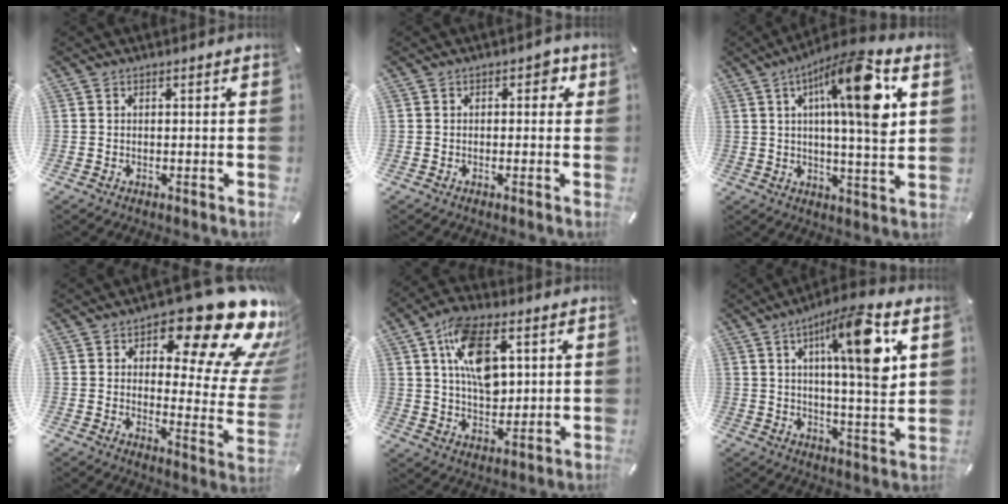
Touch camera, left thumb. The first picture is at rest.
{"total": 2.0, "force": [0.0, 1.5, 1.4], "torque": [-0.012, 0.004, -0.006]}
{"total": 16.9, "force": [6.2, 3.2, 15.4], "torque": [-0.245, -0.014, 0.088]}
{"total": 21.8, "force": [14.0, 8.4, 14.4], "torque": [-0.179, -0.104, 0.220]}
{"total": 14.1, "force": [4.8, 8.5, 10.2], "torque": [-0.171, 0.001, 0.086]}
{"total": 15.2, "force": [6.4, 2.7, 13.5], "torque": [-0.217, -0.014, 0.091]}